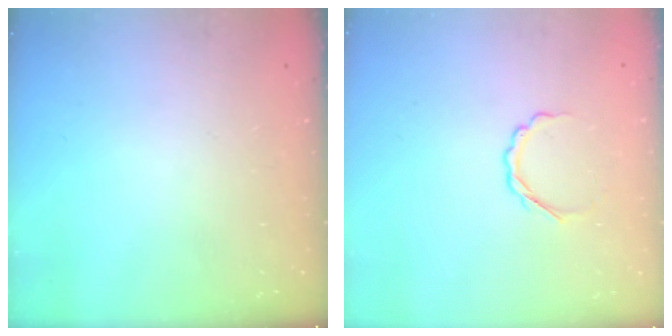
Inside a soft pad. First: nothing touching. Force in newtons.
{"total": 4.2, "press": 4.0, "slide": 1.0}